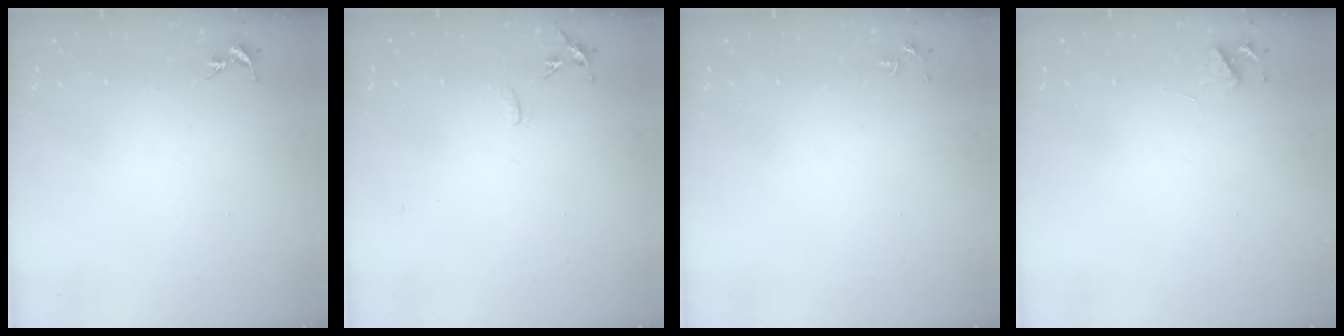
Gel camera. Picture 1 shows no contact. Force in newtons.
{"total": 7.1, "press": 7.0, "slide": 0.6}
{"total": 3.0, "press": 3.0, "slide": 0.5}
{"total": 4.9, "press": 4.9, "slide": 0.7}